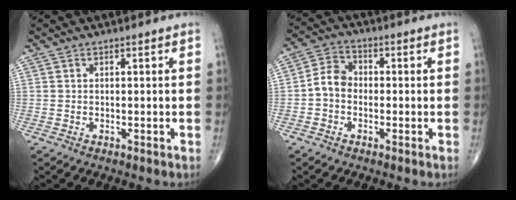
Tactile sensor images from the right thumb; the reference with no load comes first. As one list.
[{"total": 5.5, "force": [-1.1, 4.4, 3.2], "torque": [-0.045, 0.020, -0.034]}]